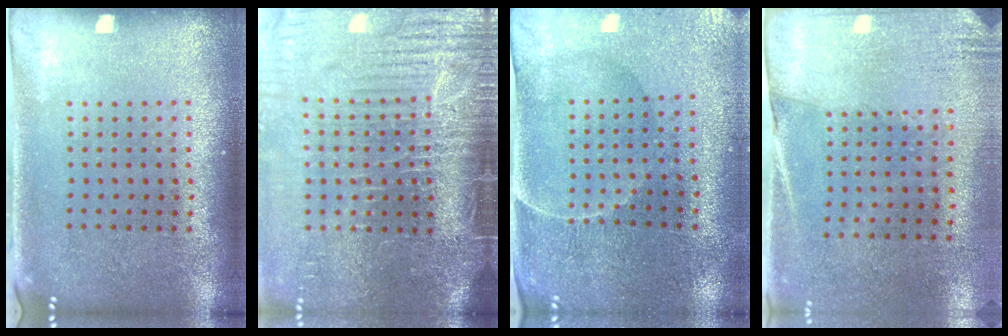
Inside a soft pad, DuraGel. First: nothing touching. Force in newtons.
{"total": 5.0, "press": 4.3, "slide": 2.6}
{"total": 0.6, "press": 0.5, "slide": 0.4}
{"total": 2.7, "press": 2.4, "slide": 1.3}